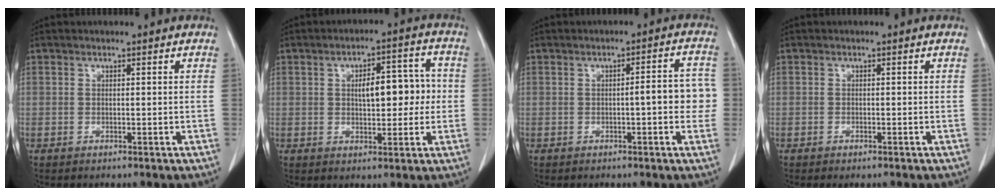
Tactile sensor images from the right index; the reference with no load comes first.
{"total": 8.1, "force": [0.5, 3.4, 7.3], "torque": [-0.104, 0.027, 0.012]}
{"total": 5.8, "force": [-0.8, 1.1, 5.7], "torque": [-0.061, 0.020, -0.014]}
{"total": 0.8, "force": [-0.6, 0.2, 0.5], "torque": [-0.010, -0.003, -0.006]}